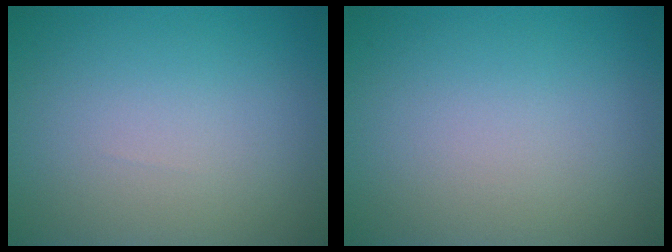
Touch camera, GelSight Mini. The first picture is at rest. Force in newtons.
{"total": 0.0}